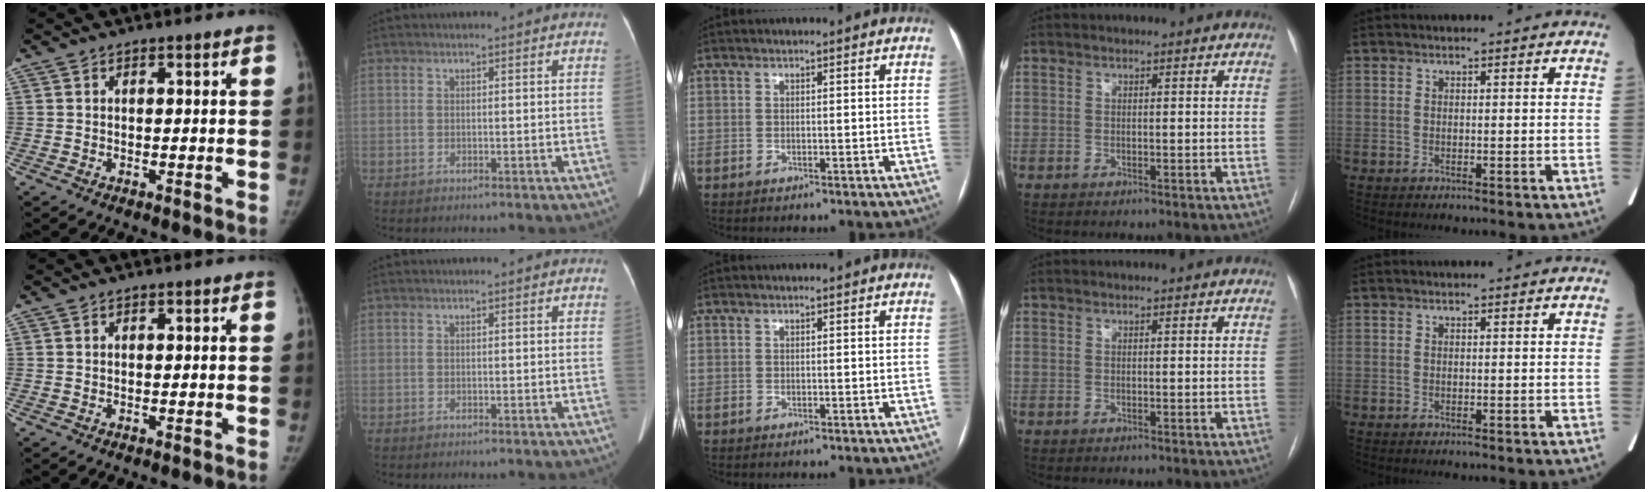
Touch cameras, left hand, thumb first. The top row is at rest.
{}